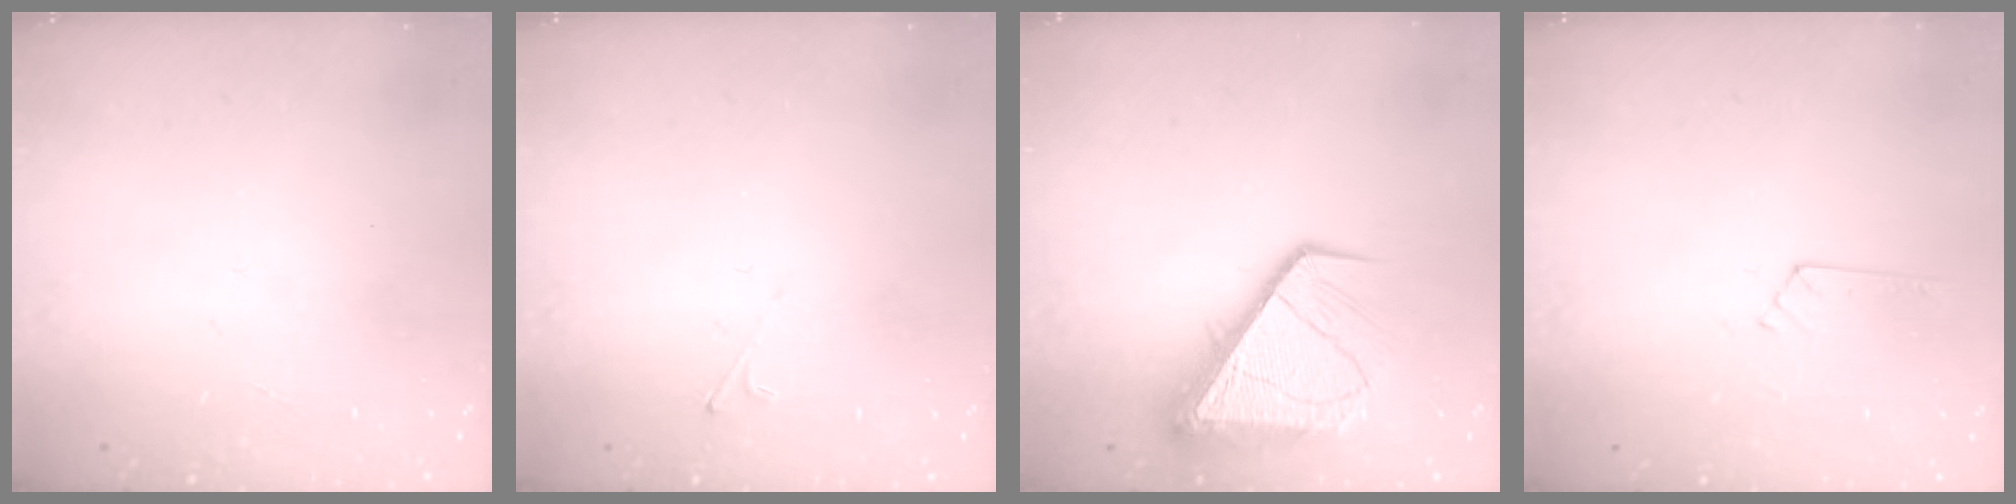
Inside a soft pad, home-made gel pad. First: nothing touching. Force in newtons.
{"total": 1.9, "press": 1.9, "slide": 0.4}
{"total": 13.8, "press": 13.7, "slide": 1.7}
{"total": 2.8, "press": 2.8, "slide": 0.4}